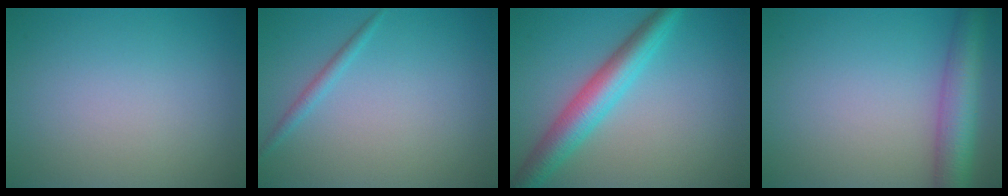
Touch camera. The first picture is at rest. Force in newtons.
{"total": 1.1, "press": 1.1, "slide": 0.0}
{"total": 5.3, "press": 5.3, "slide": 0.1}
{"total": 5.7, "press": 5.7, "slide": 0.2}